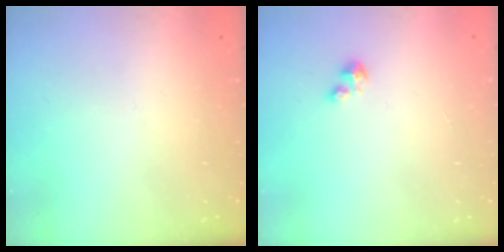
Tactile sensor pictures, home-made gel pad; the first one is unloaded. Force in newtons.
{"total": 2.0, "press": 2.0, "slide": 0.2}